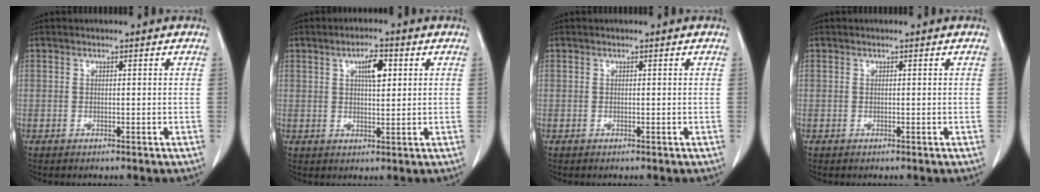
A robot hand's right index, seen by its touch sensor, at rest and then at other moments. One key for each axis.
{"total": 4.5, "fx": 1.6, "fy": 1.3, "fz": 4.0, "tx": -0.068, "ty": 0.004, "tz": 0.027}
{"total": 0.0}
{"total": 0.0}